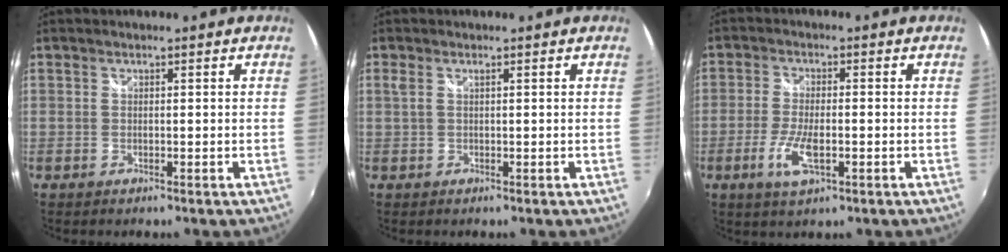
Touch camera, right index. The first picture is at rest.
{"total": 1.0, "force": [0.4, 0.2, 0.9], "torque": [-0.022, 0.002, 0.006]}
{"total": 6.5, "force": [-2.4, 2.1, 5.6], "torque": [-0.125, -0.011, -0.046]}